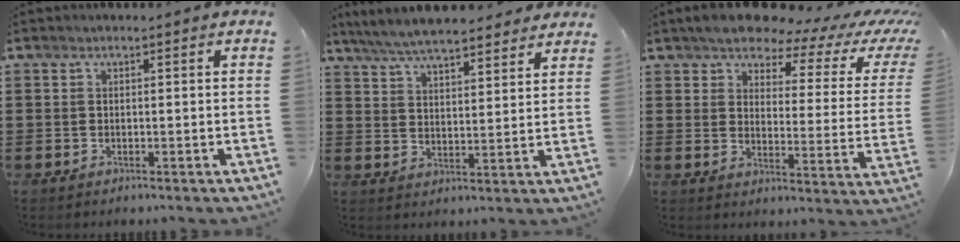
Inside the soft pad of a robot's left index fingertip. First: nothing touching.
{"total": 6.5, "force": [6.1, 0.9, 2.1], "torque": [-0.062, -0.019, 0.111]}
{"total": 6.7, "force": [5.9, 1.9, 2.4], "torque": [-0.068, -0.038, 0.099]}